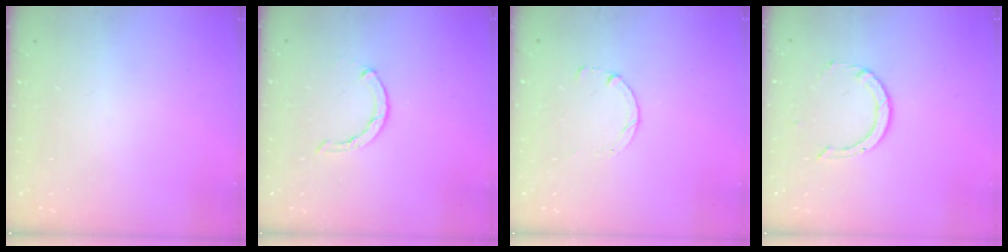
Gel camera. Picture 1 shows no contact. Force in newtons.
{"total": 0.7, "press": 0.6, "slide": 0.2}
{"total": 0.0}
{"total": 1.7, "press": 1.7, "slide": 0.1}